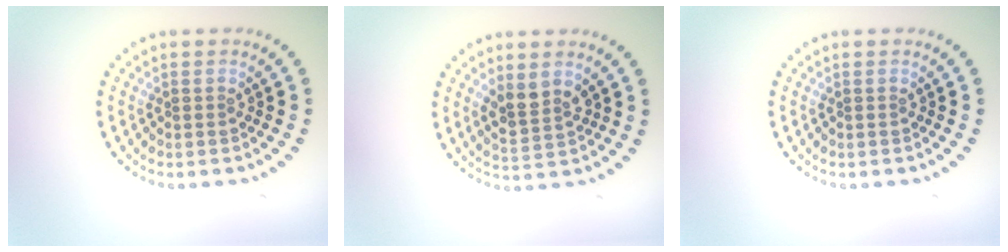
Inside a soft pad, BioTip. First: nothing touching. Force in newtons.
{"total": 2.6, "press": 2.4, "slide": 0.9}
{"total": 0.0}